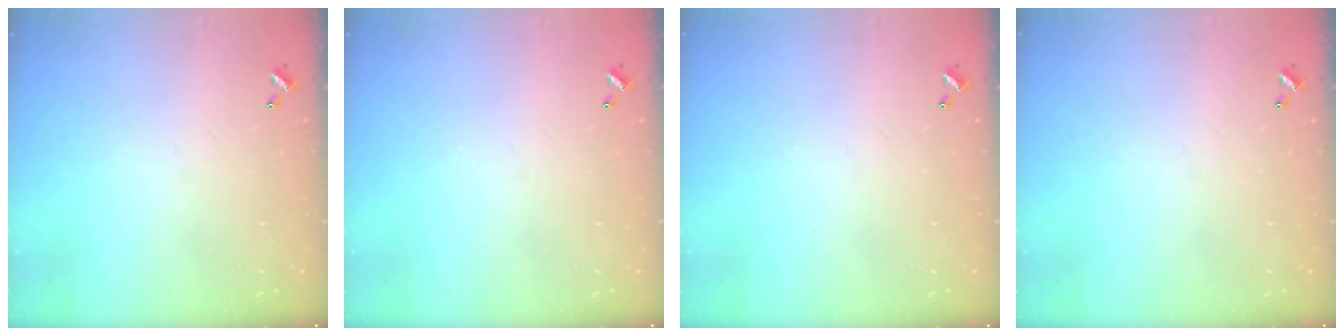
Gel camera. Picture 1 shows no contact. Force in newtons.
{"total": 0.0}
{"total": 0.0}
{"total": 0.0}